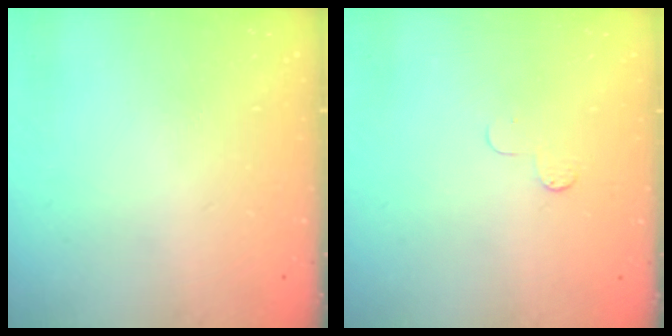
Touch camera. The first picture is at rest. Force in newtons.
{"total": 4.2, "press": 4.2, "slide": 0.4}